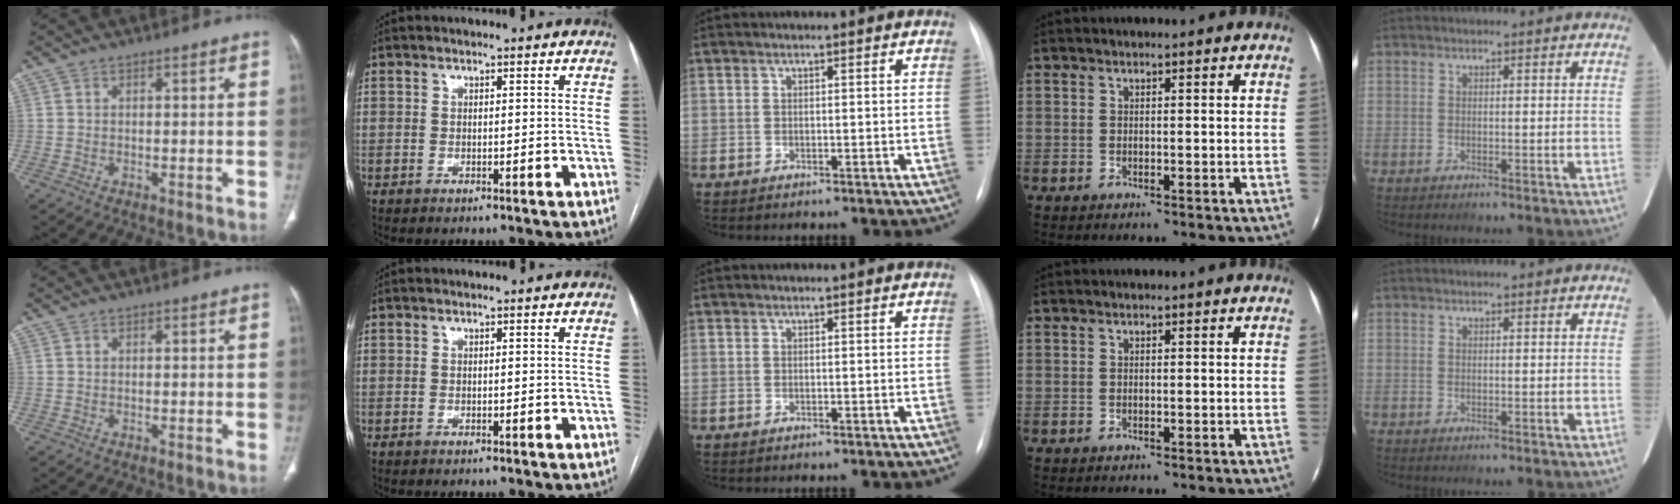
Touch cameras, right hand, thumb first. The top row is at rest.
{}